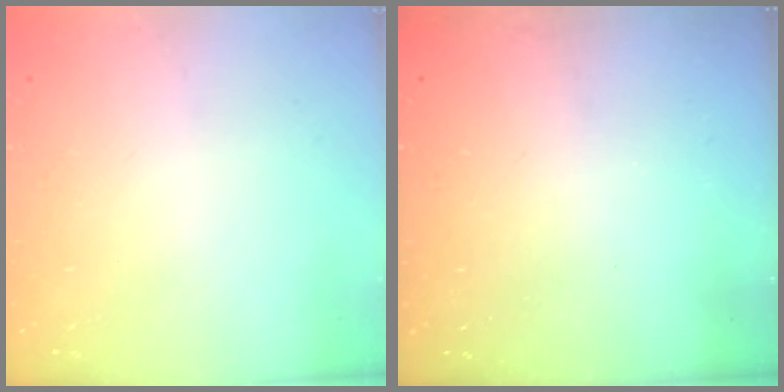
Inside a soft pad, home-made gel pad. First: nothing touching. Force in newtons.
{"total": 3.1, "press": 3.1, "slide": 0.1}